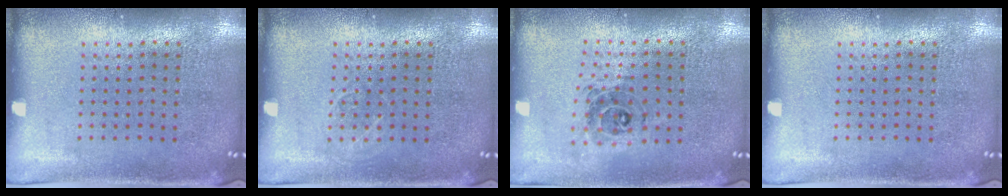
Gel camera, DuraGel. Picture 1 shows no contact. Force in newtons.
{"total": 0.9, "press": 0.8, "slide": 0.2}
{"total": 0.8, "press": 0.8, "slide": 0.1}
{"total": 0.0}